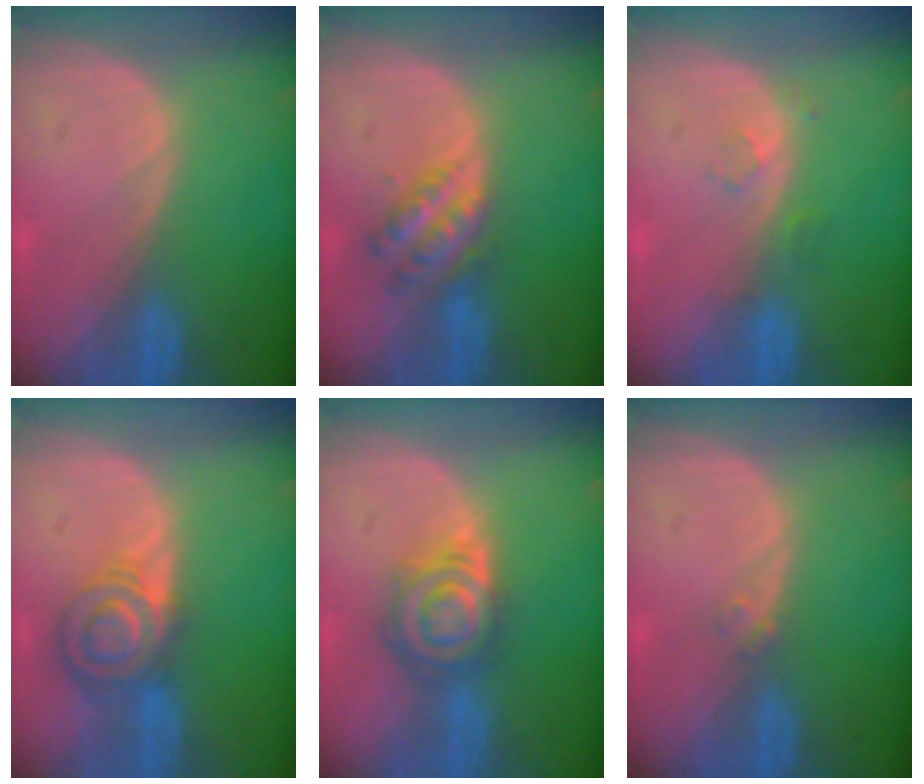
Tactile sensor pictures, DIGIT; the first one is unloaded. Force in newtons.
{"total": 5.9, "press": 5.1, "slide": 2.8}
{"total": 1.7, "press": 1.7, "slide": 0.2}
{"total": 6.8, "press": 6.5, "slide": 2.2}
{"total": 7.2, "press": 6.7, "slide": 2.8}
{"total": 1.2, "press": 1.1, "slide": 0.6}